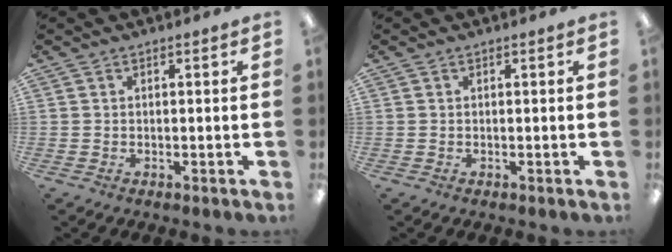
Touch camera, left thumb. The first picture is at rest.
{"total": 0.0}